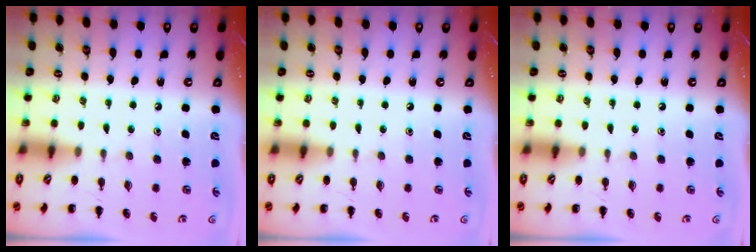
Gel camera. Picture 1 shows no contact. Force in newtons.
{"total": 0.0}
{"total": 0.0}